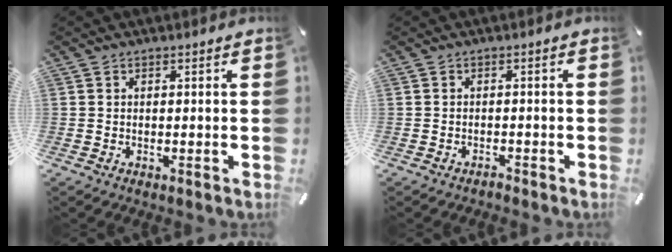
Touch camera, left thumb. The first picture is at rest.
{"total": 1.4, "force": [-1.2, 0.4, 0.6], "torque": [-0.014, 0.003, -0.025]}